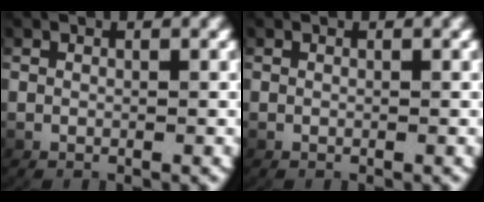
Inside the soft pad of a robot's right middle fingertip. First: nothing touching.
{"total": 0.0}